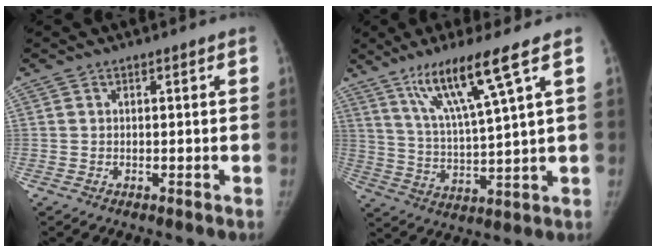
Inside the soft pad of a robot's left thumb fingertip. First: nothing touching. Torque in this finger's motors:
{"motor_torque": [0.99, -0.39, 1.27, -1.31, 0.51]}